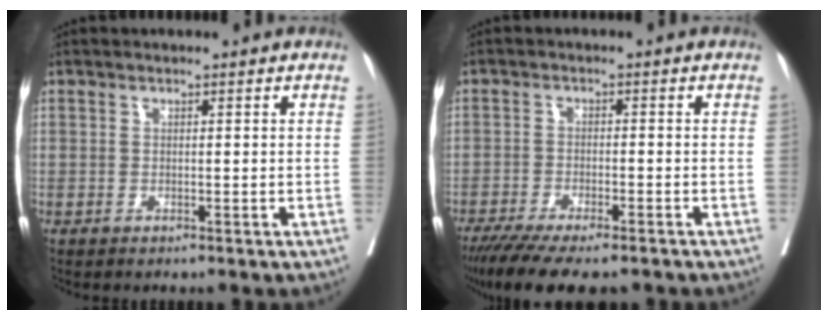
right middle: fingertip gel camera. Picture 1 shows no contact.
{"total": 12.4, "force": [-10.0, 2.6, 6.9], "torque": [-0.118, -0.023, -0.155]}